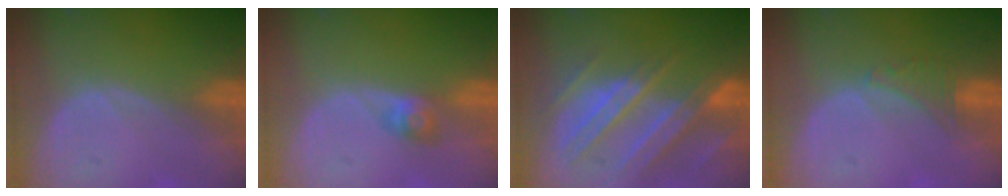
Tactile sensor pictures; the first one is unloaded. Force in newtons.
{"total": 2.8, "press": 2.5, "slide": 1.1}
{"total": 11.0, "press": 9.8, "slide": 5.0}
{"total": 2.7, "press": 2.6, "slide": 0.7}